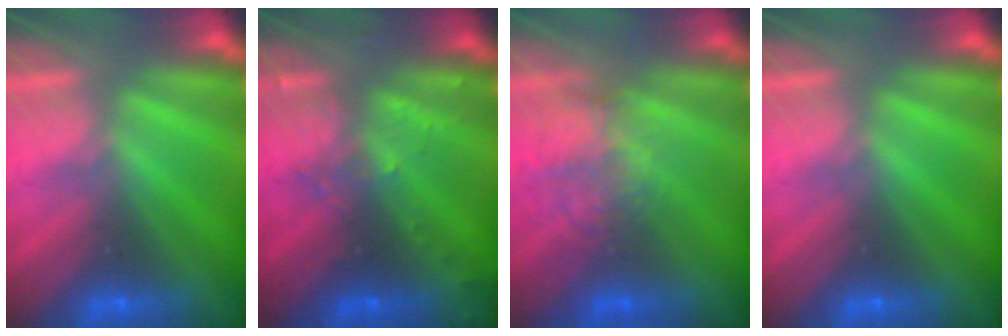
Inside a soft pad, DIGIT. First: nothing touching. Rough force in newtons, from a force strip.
{"total": 3.0}
{"total": 2.1}
{"total": 0.0}